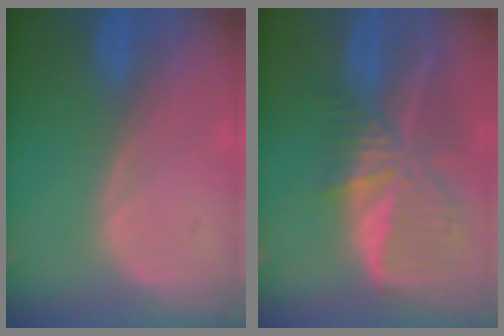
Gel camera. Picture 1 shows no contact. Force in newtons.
{"total": 9.5, "press": 8.4, "slide": 4.6}